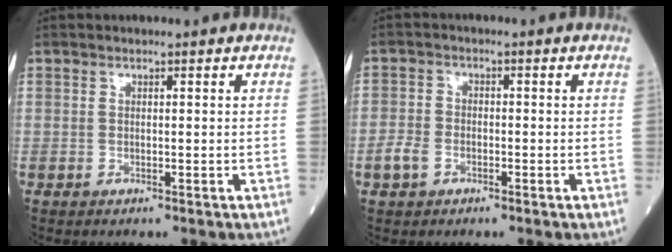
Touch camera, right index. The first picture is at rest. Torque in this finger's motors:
{"motor_torque": [0.31, -0.12, -0.01, 0.00]}